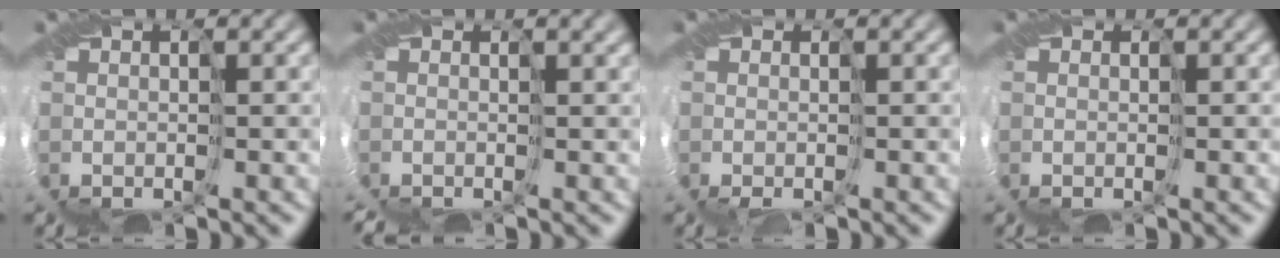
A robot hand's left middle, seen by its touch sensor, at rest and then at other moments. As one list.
[{"total": 1.8, "force": [-1.4, -1.0, -0.5], "torque": [0.009, -0.016, -0.009]}, {"total": 2.5, "force": [-2.1, -0.8, -1.0], "torque": [-0.001, -0.023, -0.016]}, {"total": 1.1, "force": [-0.5, -0.5, -0.8], "torque": [0.000, -0.009, 0.008]}]